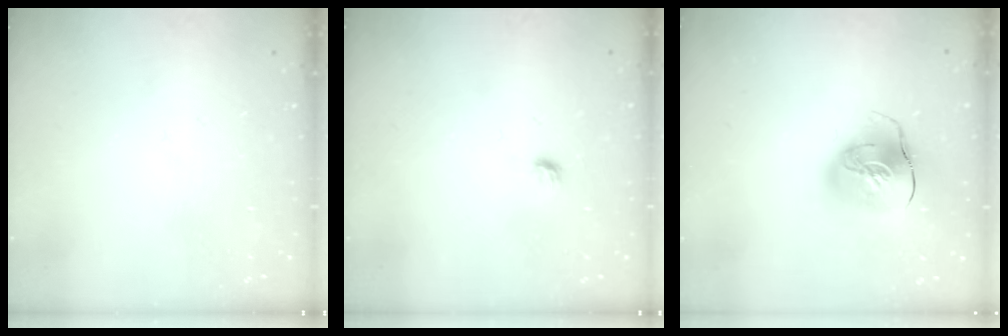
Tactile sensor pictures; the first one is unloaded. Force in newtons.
{"total": 3.7, "press": 3.6, "slide": 1.0}
{"total": 13.3, "press": 13.2, "slide": 2.2}